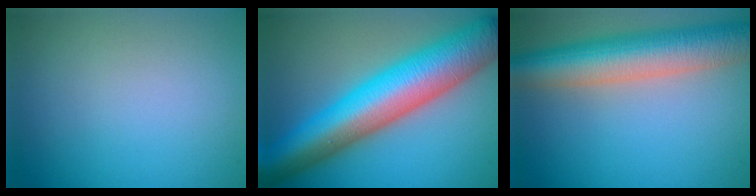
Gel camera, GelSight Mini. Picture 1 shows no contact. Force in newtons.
{"total": 12.3, "press": 12.3, "slide": 0.3}
{"total": 9.1, "press": 9.1, "slide": 0.5}